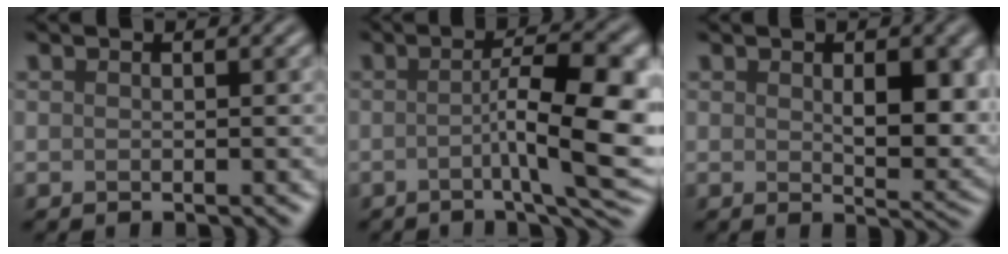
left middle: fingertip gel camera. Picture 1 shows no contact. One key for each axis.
{"total": 9.1, "fx": -1.3, "fy": 2.2, "fz": 8.7, "tx": -0.115, "ty": 0.004, "tz": -0.023}
{"total": 4.8, "fx": 0.8, "fy": 2.2, "fz": 4.2, "tx": -0.057, "ty": -0.009, "tz": 0.022}